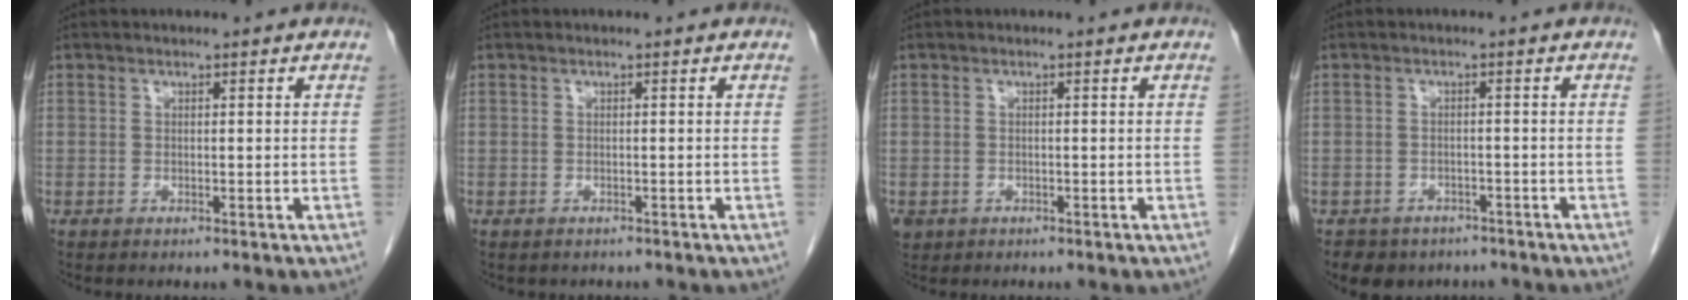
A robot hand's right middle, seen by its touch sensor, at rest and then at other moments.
{"total": 1.2, "force": [-1.1, 0.5, 0.1], "torque": [-0.015, -0.003, -0.014]}
{"total": 2.1, "force": [-1.0, 1.7, 0.6], "torque": [-0.015, 0.000, -0.012]}
{"total": 5.5, "force": [-4.3, 3.3, 0.8], "torque": [-0.015, 0.005, -0.056]}